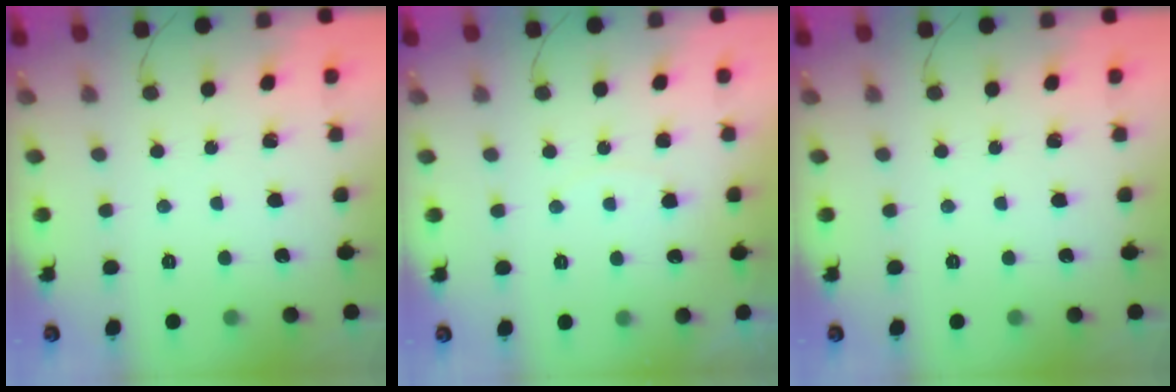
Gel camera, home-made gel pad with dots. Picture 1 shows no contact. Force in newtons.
{"total": 4.2, "press": 3.9, "slide": 1.6}
{"total": 0.0}